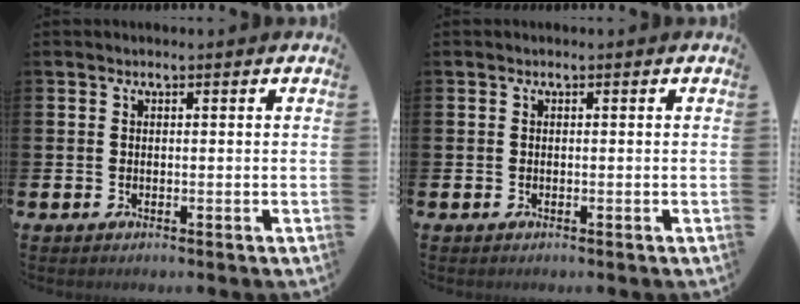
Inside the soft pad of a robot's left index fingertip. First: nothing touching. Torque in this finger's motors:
{"motor_torque": [0.00, 0.00, 0.00, 0.00]}